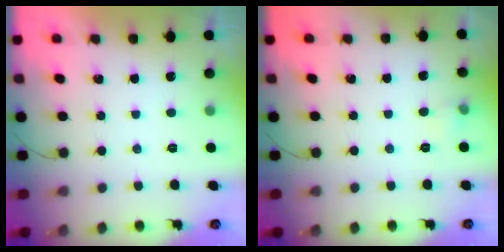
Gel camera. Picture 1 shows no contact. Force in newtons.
{"total": 3.7, "press": 3.5, "slide": 1.1}